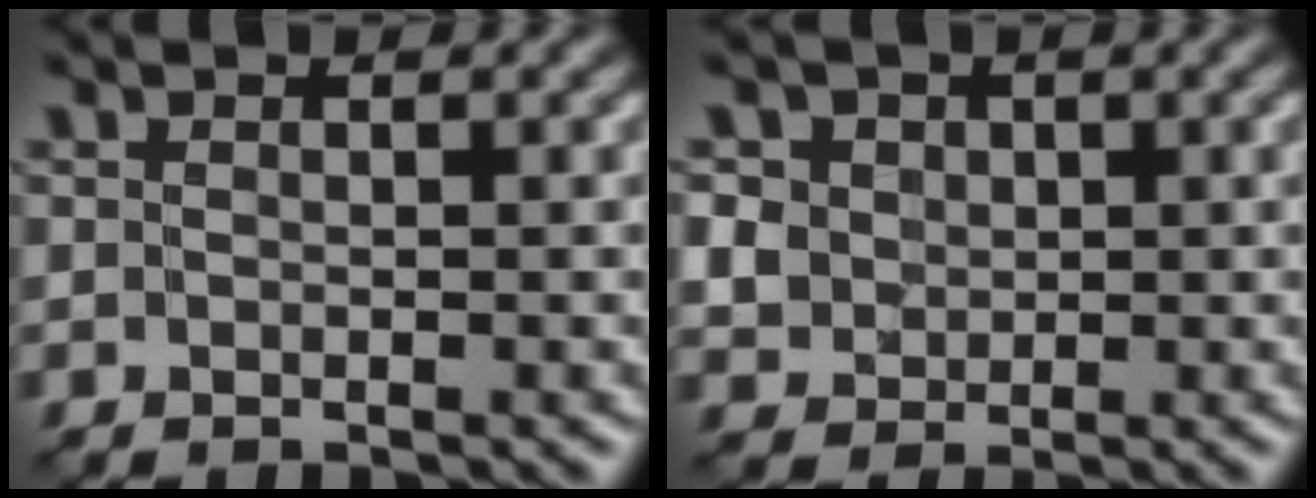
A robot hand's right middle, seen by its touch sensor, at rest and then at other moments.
{"total": 6.2, "force": [2.0, 5.4, 2.2], "torque": [-0.060, 0.026, 0.020]}